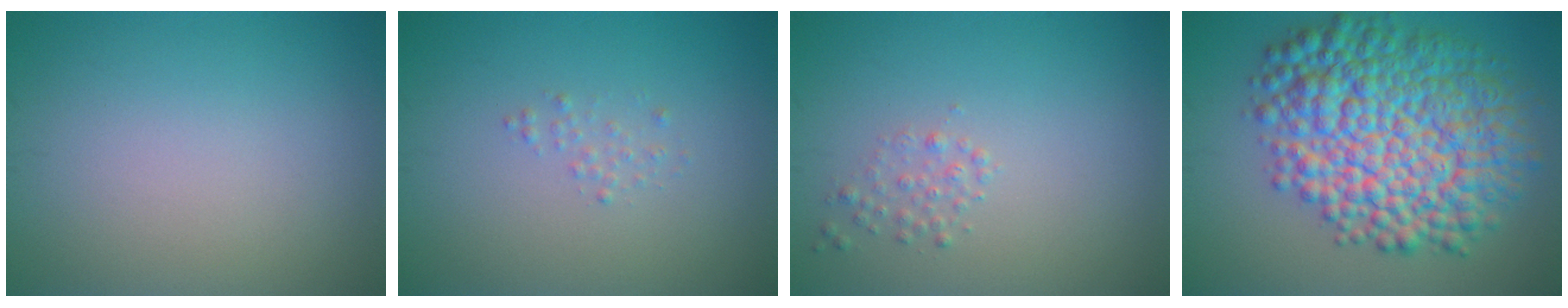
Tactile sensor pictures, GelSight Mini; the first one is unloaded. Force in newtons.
{"total": 0.8, "press": 0.8, "slide": 0.0}
{"total": 1.1, "press": 1.1, "slide": 0.0}
{"total": 12.5, "press": 12.5, "slide": 0.2}